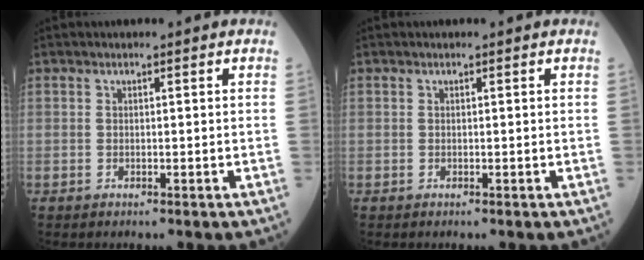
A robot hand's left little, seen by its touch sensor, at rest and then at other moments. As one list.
[{"total": 0.0}]